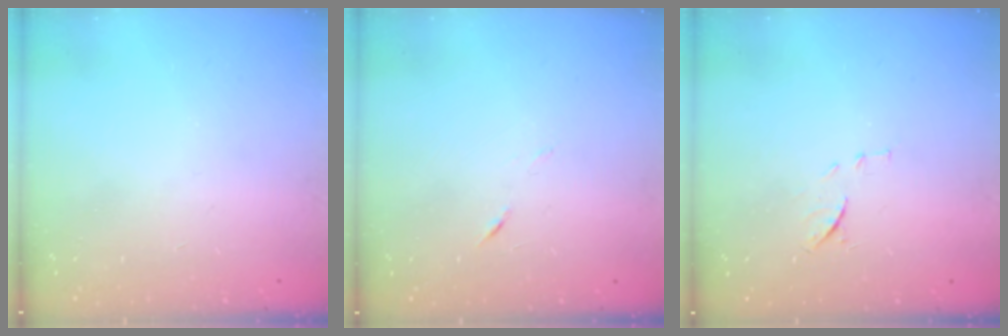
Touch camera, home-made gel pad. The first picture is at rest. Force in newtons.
{"total": 4.0, "press": 3.9, "slide": 0.8}
{"total": 8.5, "press": 8.4, "slide": 1.0}